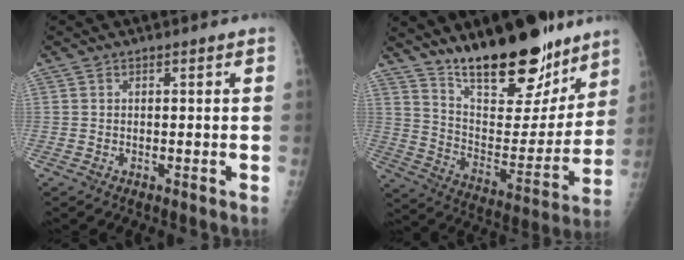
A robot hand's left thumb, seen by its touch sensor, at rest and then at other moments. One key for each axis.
{"total": 23.5, "fx": 17.2, "fy": 8.7, "fz": 13.4, "tx": -0.158, "ty": -0.100, "tz": 0.278}